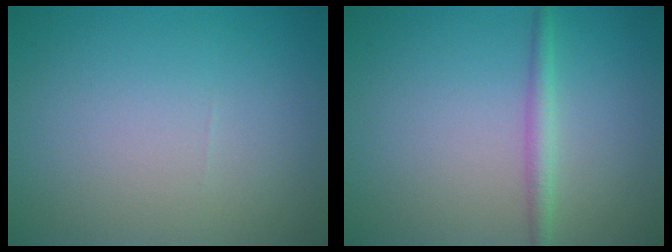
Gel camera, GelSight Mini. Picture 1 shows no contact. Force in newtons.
{"total": 1.7, "press": 1.7, "slide": 0.1}